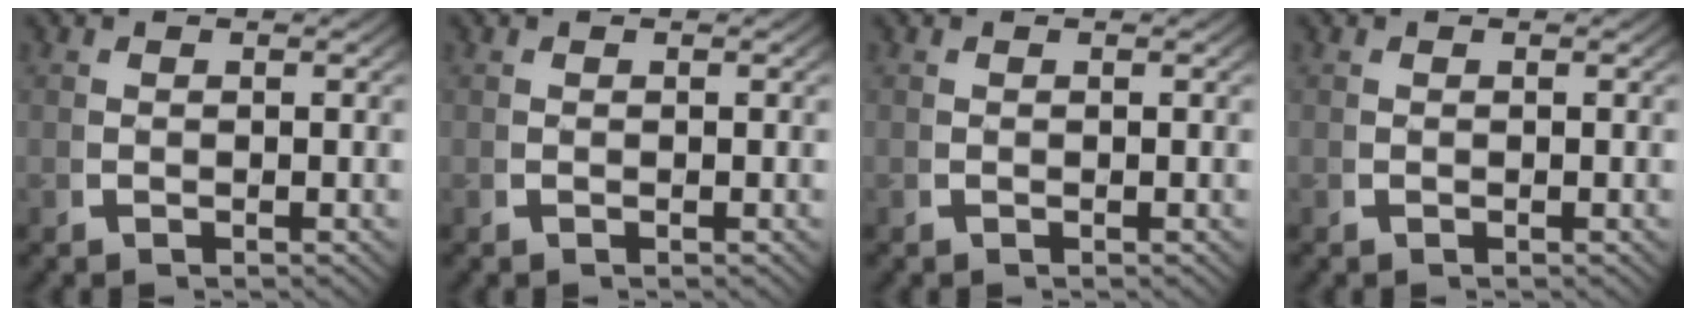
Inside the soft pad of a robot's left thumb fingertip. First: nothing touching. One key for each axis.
{"total": 0.0}
{"total": 0.0}
{"total": 0.0}